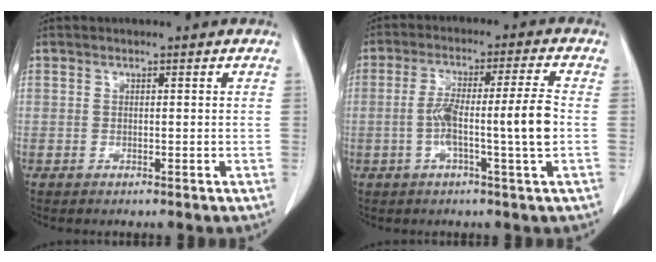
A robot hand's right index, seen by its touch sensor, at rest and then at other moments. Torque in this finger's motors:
{"motor_torque": [0.44, 0.00, 0.42, 0.08]}